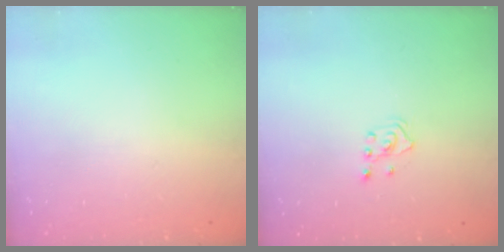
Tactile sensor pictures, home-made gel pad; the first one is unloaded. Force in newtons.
{"total": 2.0, "press": 1.8, "slide": 0.9}